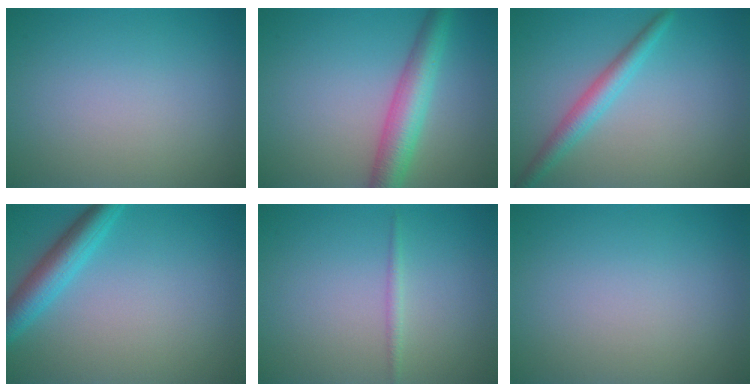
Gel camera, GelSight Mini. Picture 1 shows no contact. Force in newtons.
{"total": 4.8, "press": 4.8, "slide": 0.2}
{"total": 2.8, "press": 2.8, "slide": 0.0}
{"total": 3.9, "press": 3.9, "slide": 0.1}
{"total": 0.9, "press": 0.9, "slide": 0.0}
{"total": 0.0}